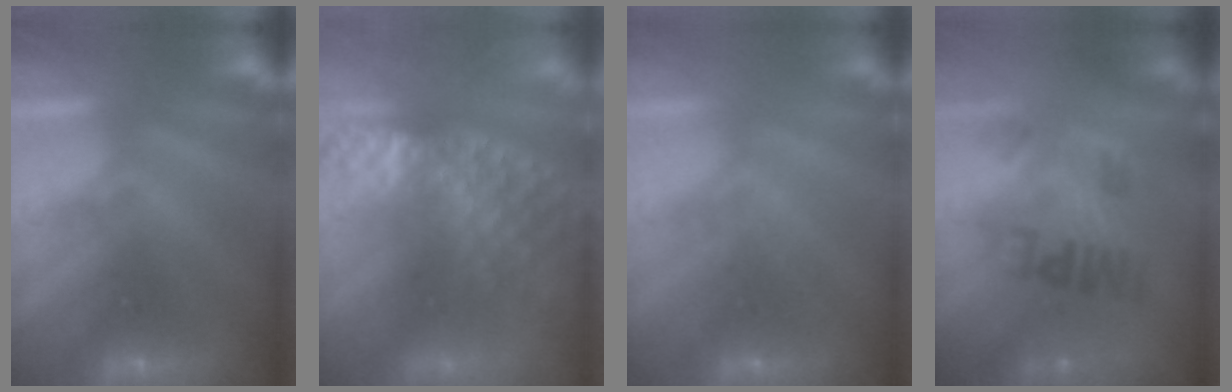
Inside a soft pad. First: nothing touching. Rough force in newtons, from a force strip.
{"total": 7.4}
{"total": 1.5}
{"total": 2.3}